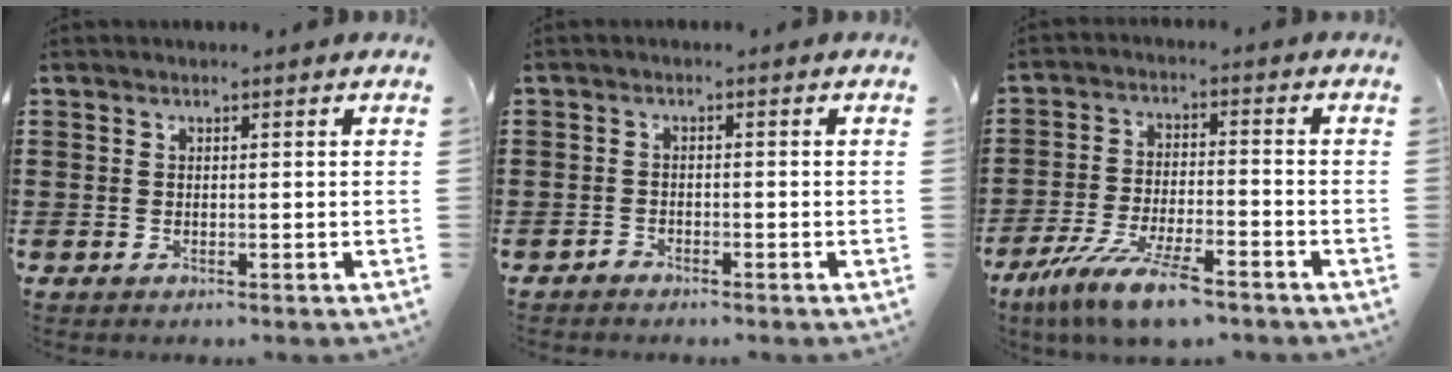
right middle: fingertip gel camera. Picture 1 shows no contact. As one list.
[{"total": 1.2, "force": [-1.2, 0.3, 0.0], "torque": [-0.004, 0.003, -0.026]}, {"total": 10.0, "force": [-7.8, 1.2, 6.1], "torque": [-0.125, -0.003, -0.150]}]